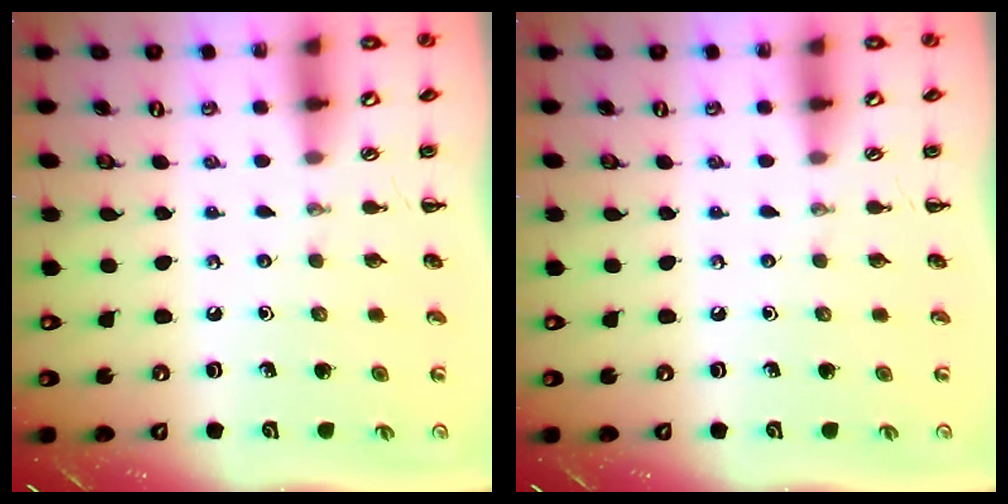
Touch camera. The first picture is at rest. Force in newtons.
{"total": 0.0}